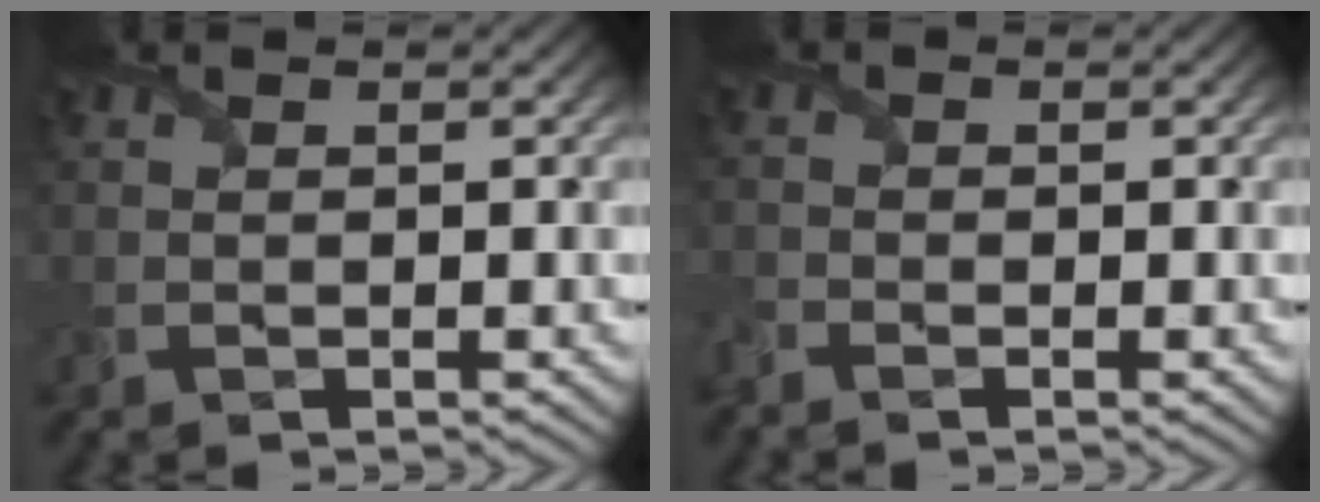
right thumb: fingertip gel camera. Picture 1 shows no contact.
{"total": 1.7, "force": [-1.6, 0.5, 0.5], "torque": [-0.019, -0.013, -0.043]}